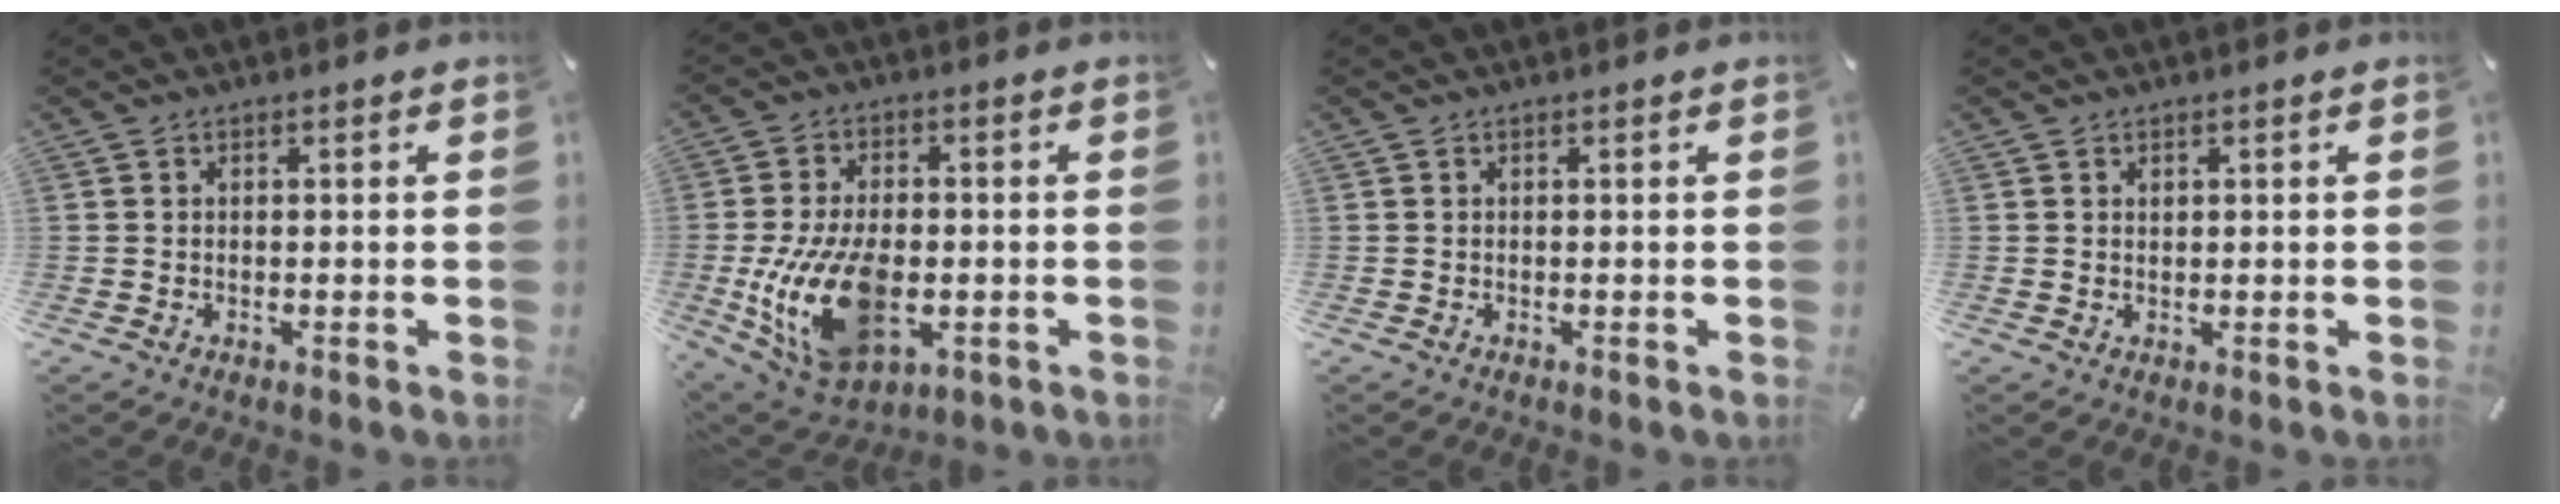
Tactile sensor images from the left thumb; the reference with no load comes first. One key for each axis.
{"total": 18.3, "fx": -3.4, "fy": 11.4, "fz": 13.9, "tx": -0.285, "ty": -0.006, "tz": -0.054}
{"total": 0.0}
{"total": 0.8, "fx": 0.4, "fy": 0.7, "fz": 0.3, "tx": 0.002, "ty": -0.003, "tz": 0.006}